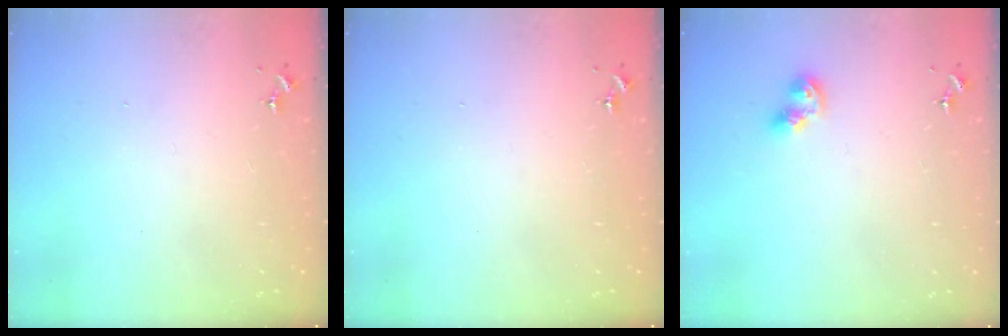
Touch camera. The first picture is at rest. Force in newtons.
{"total": 0.0}
{"total": 7.9, "press": 7.9, "slide": 0.7}